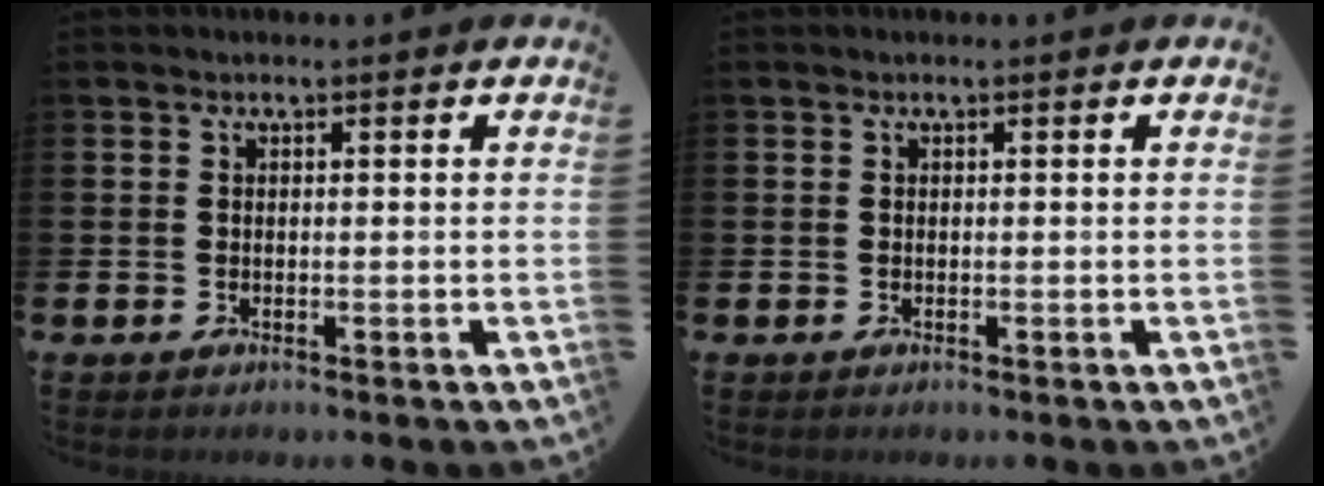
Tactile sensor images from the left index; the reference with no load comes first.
{"total": 0.0}